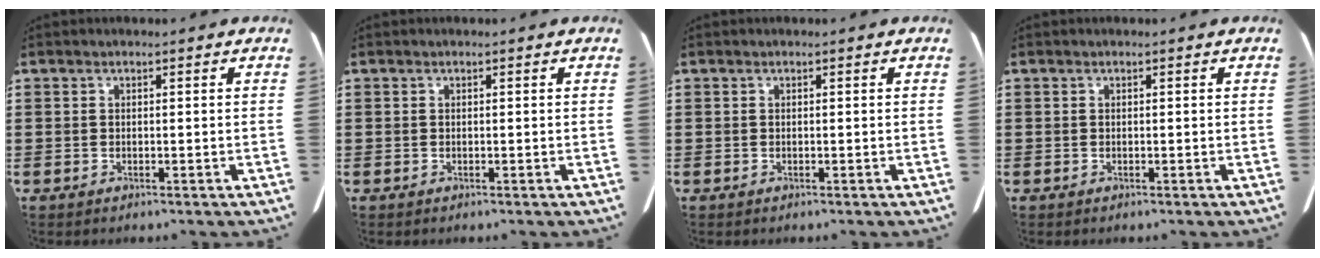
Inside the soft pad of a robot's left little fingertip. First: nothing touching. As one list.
[{"total": 0.0}, {"total": 0.0}, {"total": 0.0}]